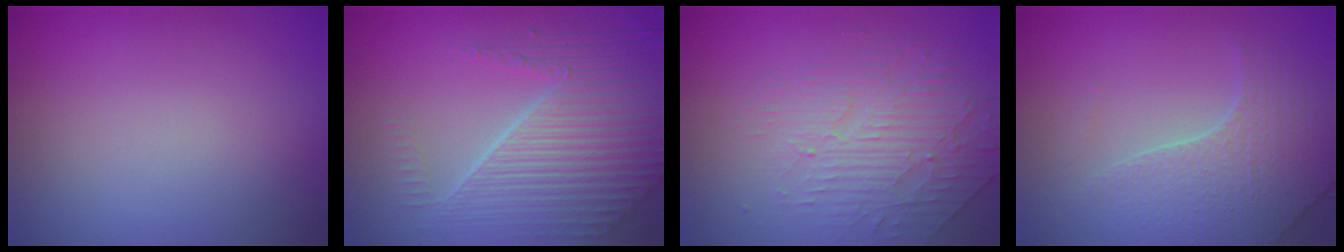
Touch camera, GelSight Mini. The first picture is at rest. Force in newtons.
{"total": 8.4, "press": 5.6, "slide": 6.3}
{"total": 4.7, "press": 3.3, "slide": 3.3}
{"total": 3.6, "press": 3.4, "slide": 1.0}